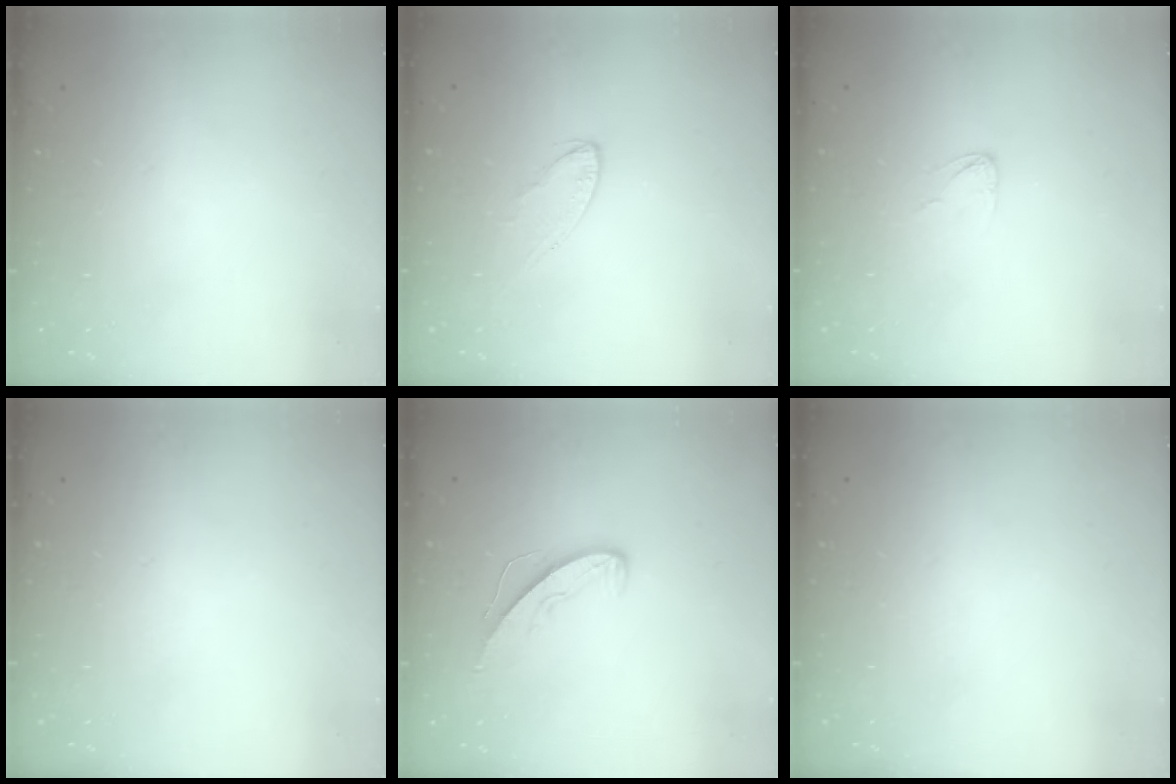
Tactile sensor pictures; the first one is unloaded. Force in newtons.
{"total": 4.3, "press": 4.2, "slide": 0.4}
{"total": 2.7, "press": 2.7, "slide": 0.2}
{"total": 0.0}
{"total": 6.5, "press": 6.5, "slide": 0.4}
{"total": 0.0}